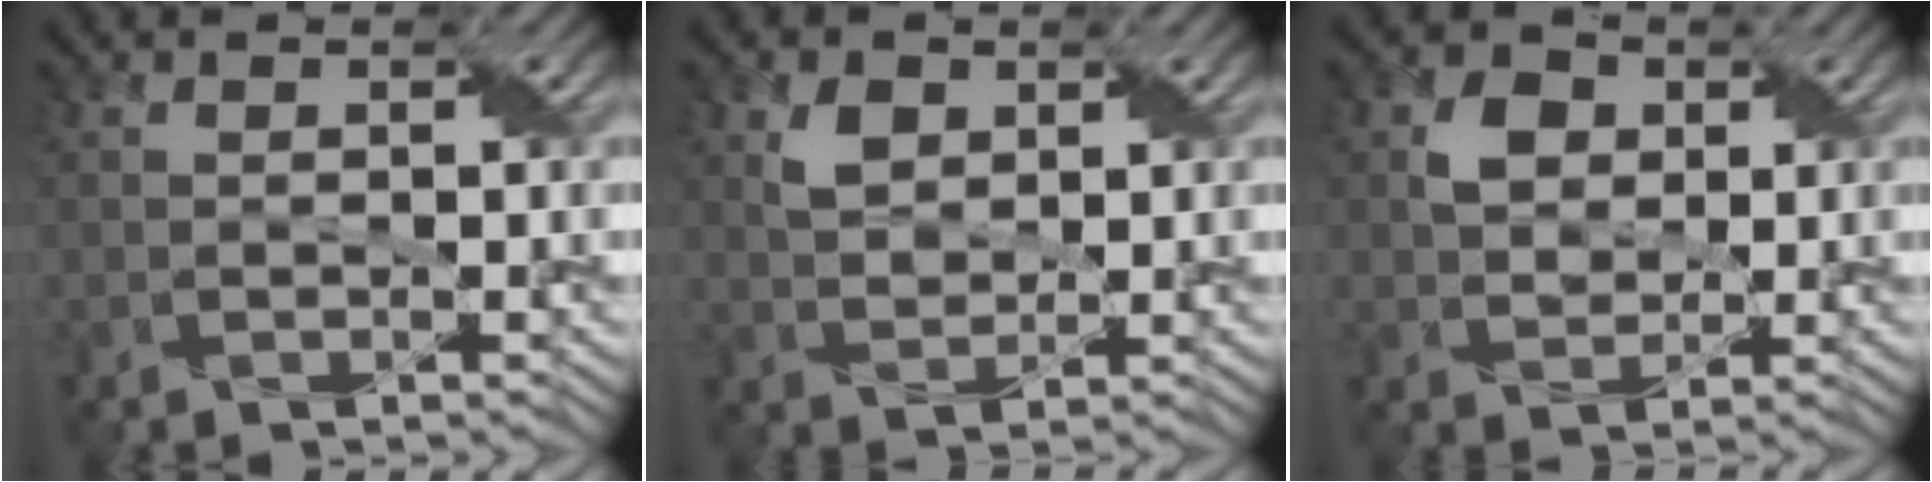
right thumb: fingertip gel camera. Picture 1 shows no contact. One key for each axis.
{"total": 3.3, "fx": 1.5, "fy": 2.2, "fz": 1.8, "tx": -0.043, "ty": 0.000, "tz": 0.031}
{"total": 3.9, "fx": 1.0, "fy": 3.1, "fz": 2.0, "tx": -0.047, "ty": 0.006, "tz": 0.015}